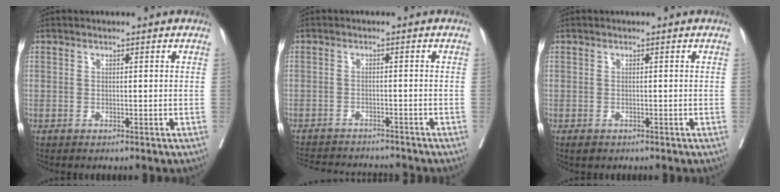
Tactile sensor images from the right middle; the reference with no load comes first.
{"total": 12.3, "force": [-11.6, 2.0, 3.7], "torque": [-0.071, -0.002, -0.157]}
{"total": 1.4, "force": [-1.1, 0.7, 0.6], "torque": [-0.010, -0.002, -0.014]}